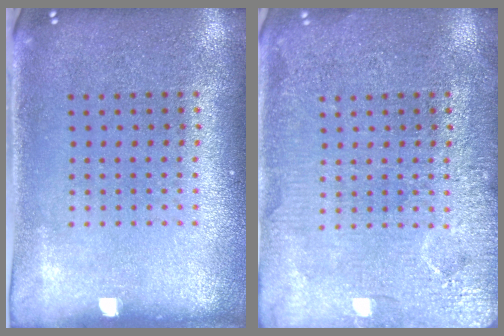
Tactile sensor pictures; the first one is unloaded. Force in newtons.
{"total": 4.8, "press": 4.7, "slide": 0.7}